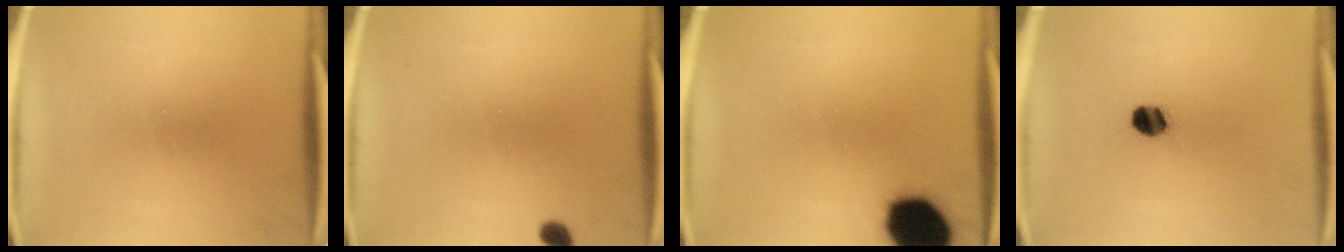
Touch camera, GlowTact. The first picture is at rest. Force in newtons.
{"total": 1.7}
{"total": 16.5}
{"total": 4.8}